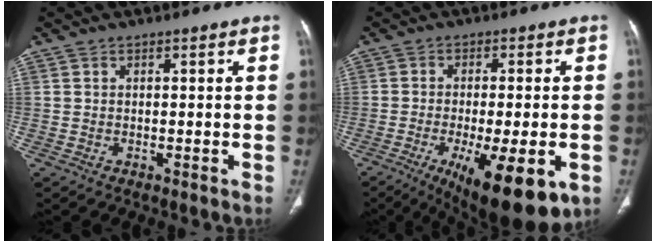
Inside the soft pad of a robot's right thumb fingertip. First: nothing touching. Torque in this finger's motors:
{"motor_torque": [0.73, 2.00, 0.60, 0.36, 0.14]}